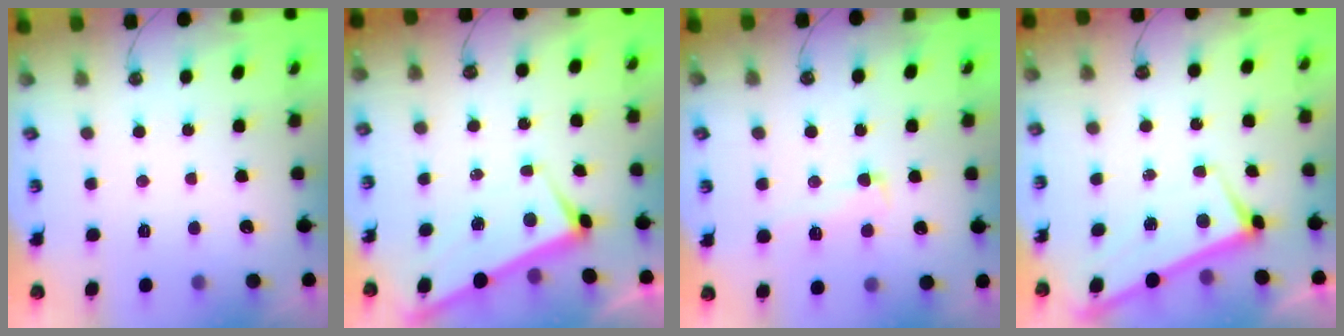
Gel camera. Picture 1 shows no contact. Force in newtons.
{"total": 3.1, "press": 3.1, "slide": 0.0}
{"total": 1.7, "press": 1.4, "slide": 1.1}
{"total": 2.8, "press": 2.8, "slide": 0.3}